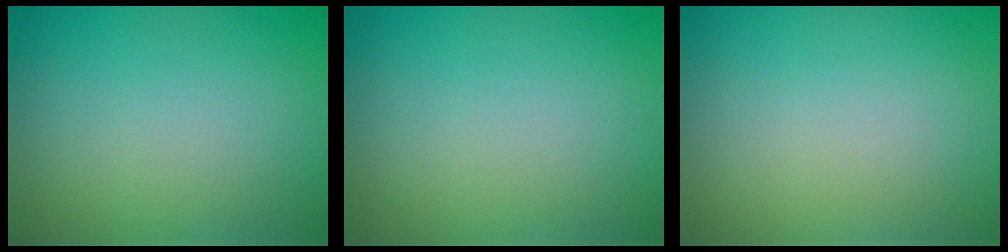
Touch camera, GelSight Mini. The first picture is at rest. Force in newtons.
{"total": 0.0}
{"total": 0.0}